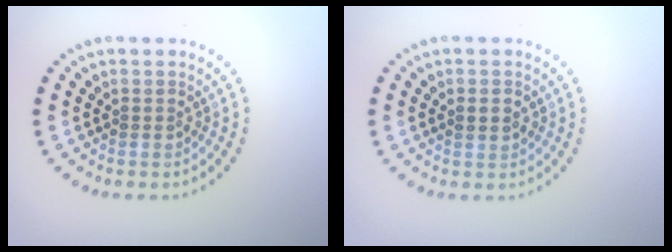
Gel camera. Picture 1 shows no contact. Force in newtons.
{"total": 1.7, "press": 1.7, "slide": 0.0}